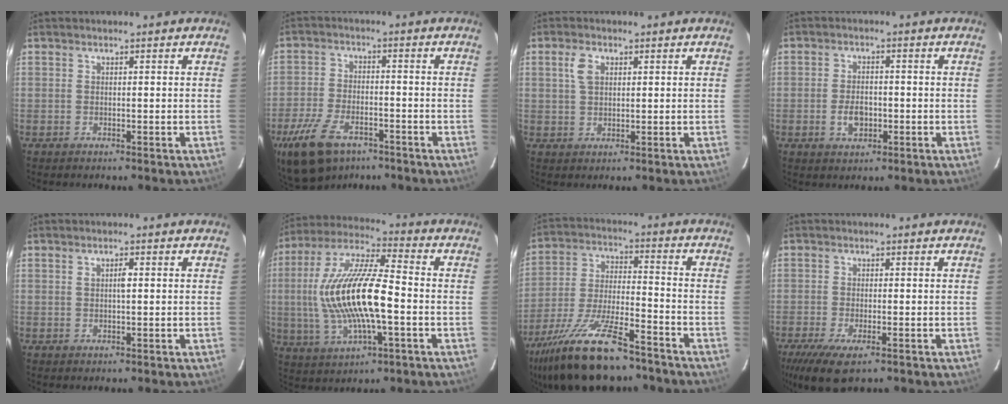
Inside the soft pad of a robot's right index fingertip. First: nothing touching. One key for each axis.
{"total": 12.9, "fx": -8.2, "fy": 6.6, "fz": 7.4, "tx": -0.179, "ty": -0.020, "tz": -0.152}
{"total": 3.6, "fx": 1.3, "fy": 2.3, "fz": 2.5, "tx": -0.048, "ty": 0.008, "tz": 0.025}
{"total": 4.4, "fx": -1.2, "fy": 2.8, "fz": 3.1, "tx": -0.062, "ty": 0.001, "tz": -0.018}
{"total": 1.6, "fx": 0.3, "fy": 0.6, "fz": 1.5, "tx": -0.027, "ty": 0.004, "tz": 0.004}
{"total": 18.7, "fx": -1.8, "fy": 5.6, "fz": 17.8, "tx": -0.351, "ty": 0.003, "tz": -0.033}
{"total": 20.0, "fx": -15.0, "fy": 5.5, "fz": 12.0, "tx": -0.246, "ty": -0.038, "tz": -0.258}
{"total": 7.9, "fx": -4.7, "fy": 2.4, "fz": 5.9, "tx": -0.132, "ty": -0.033, "tz": -0.081}